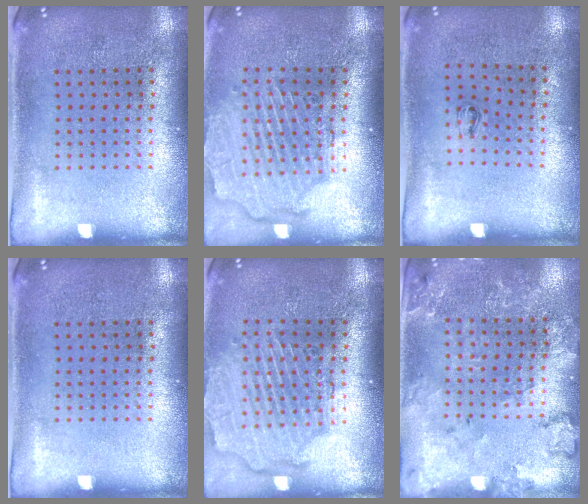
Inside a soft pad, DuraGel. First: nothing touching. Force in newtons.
{"total": 2.6, "press": 2.2, "slide": 1.4}
{"total": 0.6, "press": 0.2, "slide": 0.5}
{"total": 0.0}
{"total": 2.6, "press": 2.2, "slide": 1.4}
{"total": 1.9, "press": 1.9, "slide": 0.2}